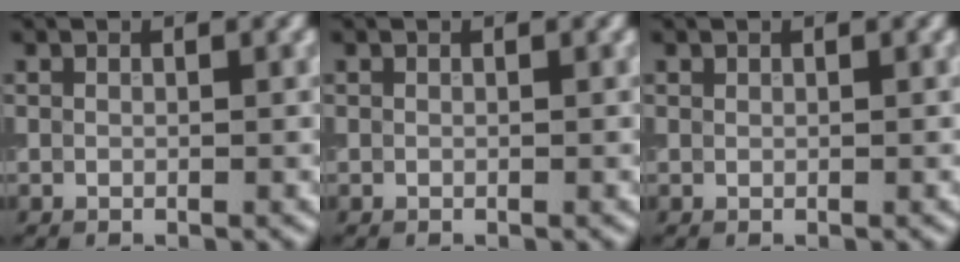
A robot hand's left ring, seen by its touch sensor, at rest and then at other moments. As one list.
[{"total": 0.0}, {"total": 0.0}]